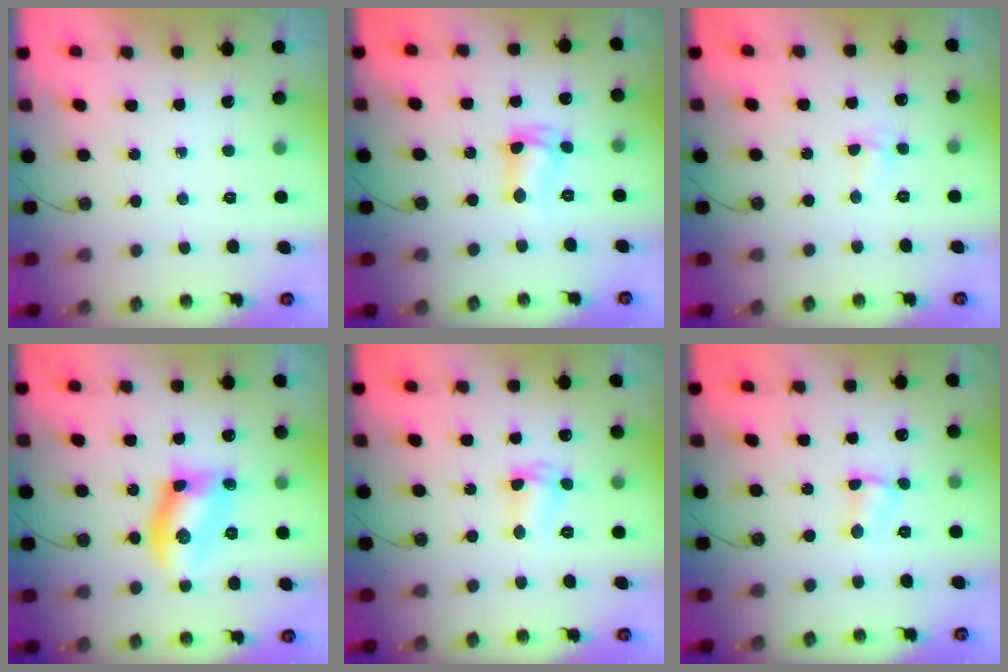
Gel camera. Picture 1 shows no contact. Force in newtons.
{"total": 6.4, "press": 6.3, "slide": 1.3}
{"total": 2.9, "press": 2.9, "slide": 0.4}
{"total": 11.4, "press": 11.4, "slide": 1.2}
{"total": 4.0, "press": 4.0, "slide": 0.4}
{"total": 2.9, "press": 2.8, "slide": 0.3}